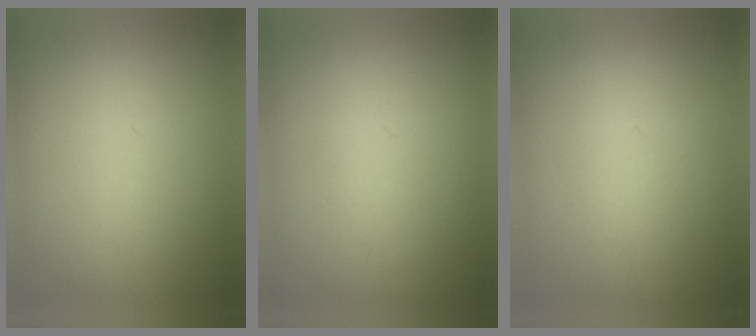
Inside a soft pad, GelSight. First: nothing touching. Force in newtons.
{"total": 3.2}
{"total": 4.3}